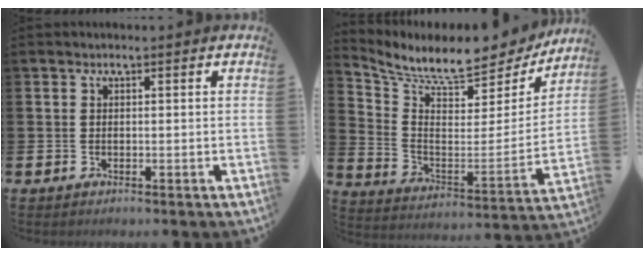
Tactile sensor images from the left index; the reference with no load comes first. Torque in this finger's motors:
{"motor_torque": [1.05, -1.09, 0.64, 0.15]}